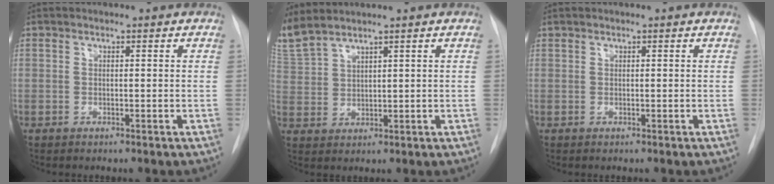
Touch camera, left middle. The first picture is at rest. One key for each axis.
{"total": 6.7, "fx": 6.1, "fy": 0.8, "fz": 2.7, "tx": -0.081, "ty": 0.011, "tz": 0.138}
{"total": 0.0}